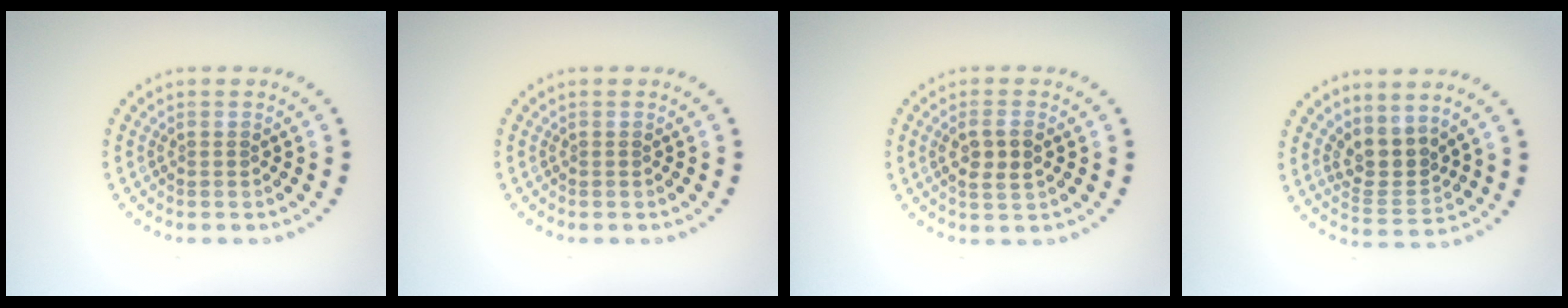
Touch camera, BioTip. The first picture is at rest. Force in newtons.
{"total": 0.0}
{"total": 2.5, "press": 2.4, "slide": 0.7}
{"total": 3.2, "press": 2.4, "slide": 2.0}